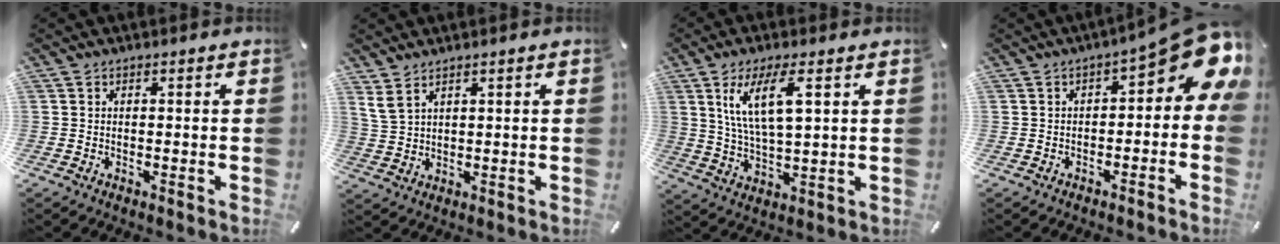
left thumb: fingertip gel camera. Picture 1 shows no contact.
{"total": 4.0, "force": [2.7, 2.0, 2.2], "torque": [-0.055, -0.007, 0.051]}
{"total": 11.2, "force": [4.9, 3.4, 9.5], "torque": [-0.206, 0.001, 0.082]}
{"total": 12.1, "force": [4.5, 4.7, 10.2], "torque": [-0.124, -0.036, 0.072]}